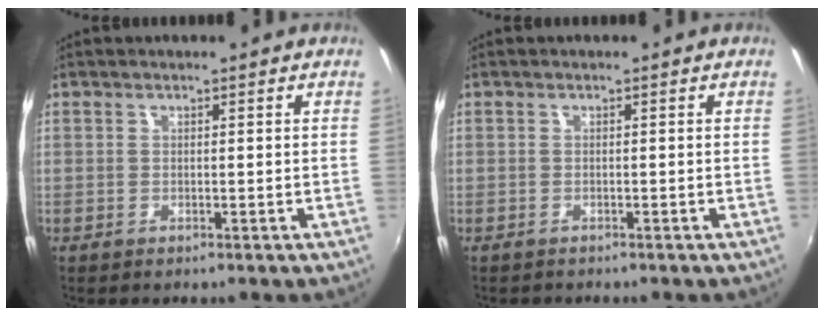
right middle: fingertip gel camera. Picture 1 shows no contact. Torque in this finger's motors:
{"motor_torque": [-0.31, 0.09, 0.06, 0.00]}